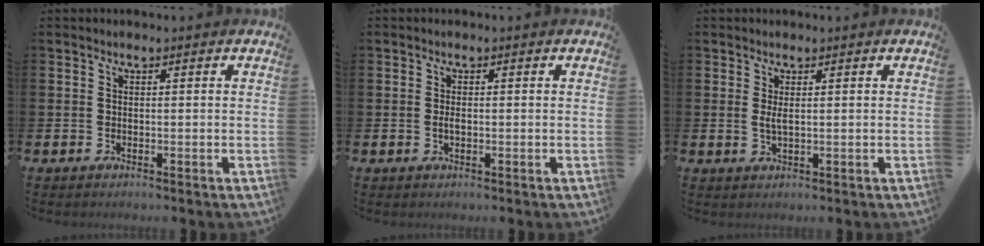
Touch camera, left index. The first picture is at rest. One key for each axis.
{"total": 1.1, "fx": -0.2, "fy": 0.5, "fz": 1.0, "tx": -0.018, "ty": 0.003, "tz": -0.005}
{"total": 1.4, "fx": 0.5, "fy": 0.4, "fz": 1.3, "tx": -0.024, "ty": 0.001, "tz": 0.008}